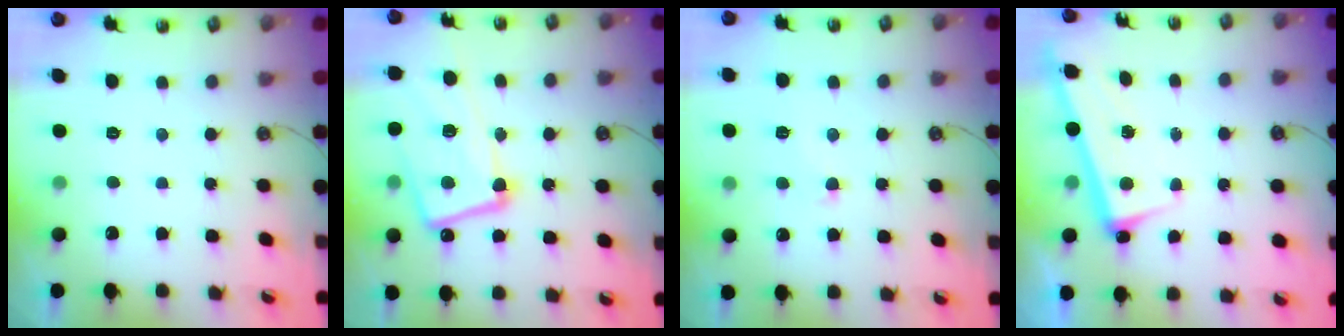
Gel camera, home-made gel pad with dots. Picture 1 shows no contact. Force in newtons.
{"total": 13.6, "press": 13.5, "slide": 1.8}
{"total": 1.6, "press": 1.4, "slide": 0.8}
{"total": 2.6, "press": 2.4, "slide": 0.9}